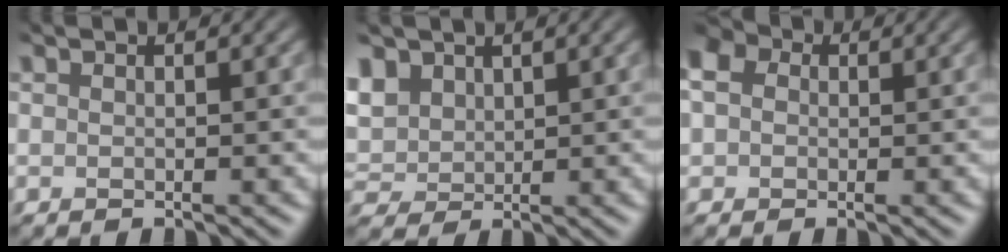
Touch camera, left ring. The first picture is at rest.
{"total": 2.9, "force": [1.6, 2.1, 1.1], "torque": [-0.047, 0.006, 0.038]}
{"total": 4.0, "force": [1.0, 3.3, 2.0], "torque": [-0.064, 0.011, 0.023]}